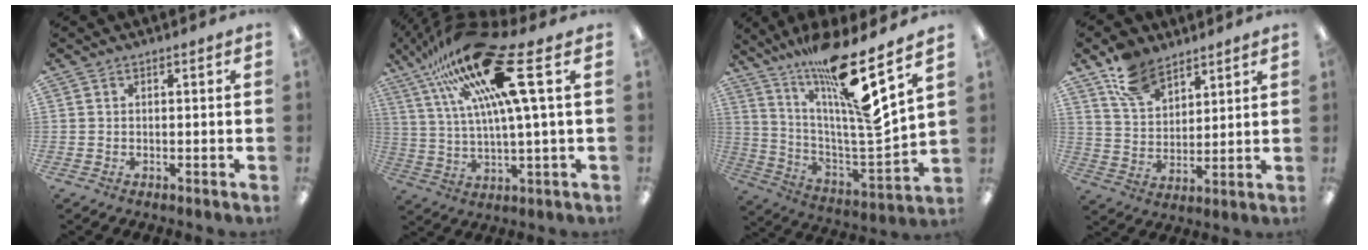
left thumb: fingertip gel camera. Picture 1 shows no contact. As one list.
[{"total": 22.0, "force": [11.5, 4.6, 18.2], "torque": [-0.336, -0.047, 0.178]}, {"total": 20.5, "force": [15.0, 0.9, 13.9], "torque": [-0.251, -0.118, 0.229]}, {"total": 11.2, "force": [8.1, 6.1, 4.8], "torque": [-0.104, -0.026, 0.157]}]